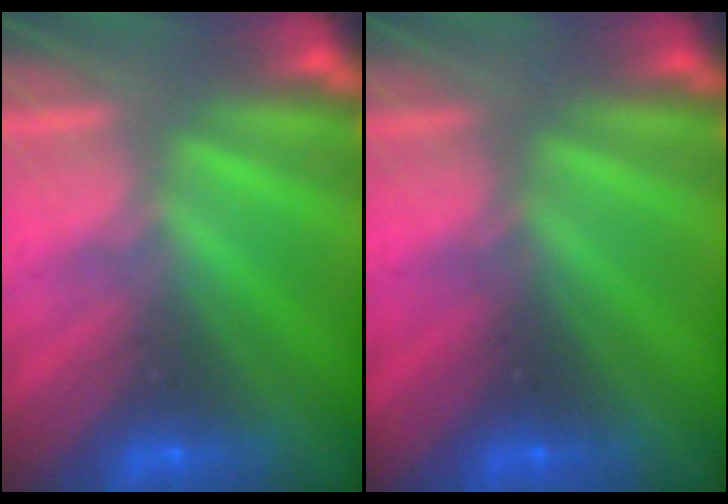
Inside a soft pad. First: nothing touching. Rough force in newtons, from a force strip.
{"total": 2.2}